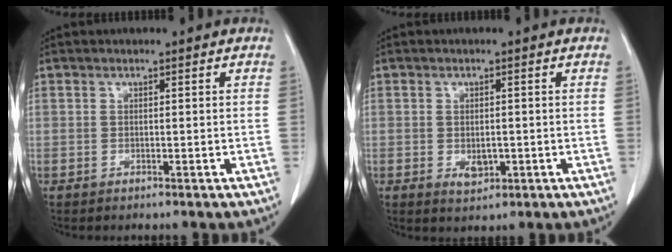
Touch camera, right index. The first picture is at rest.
{"total": 2.6, "force": [-0.6, 1.6, 2.0], "torque": [-0.030, -0.001, 0.001]}